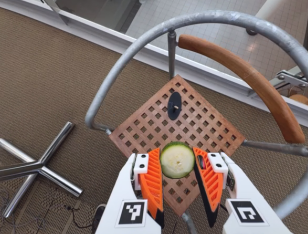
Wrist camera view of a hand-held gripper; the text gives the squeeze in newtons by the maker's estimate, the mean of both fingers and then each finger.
{"total": 9.6, "left": 9.9, "right": 9.3}